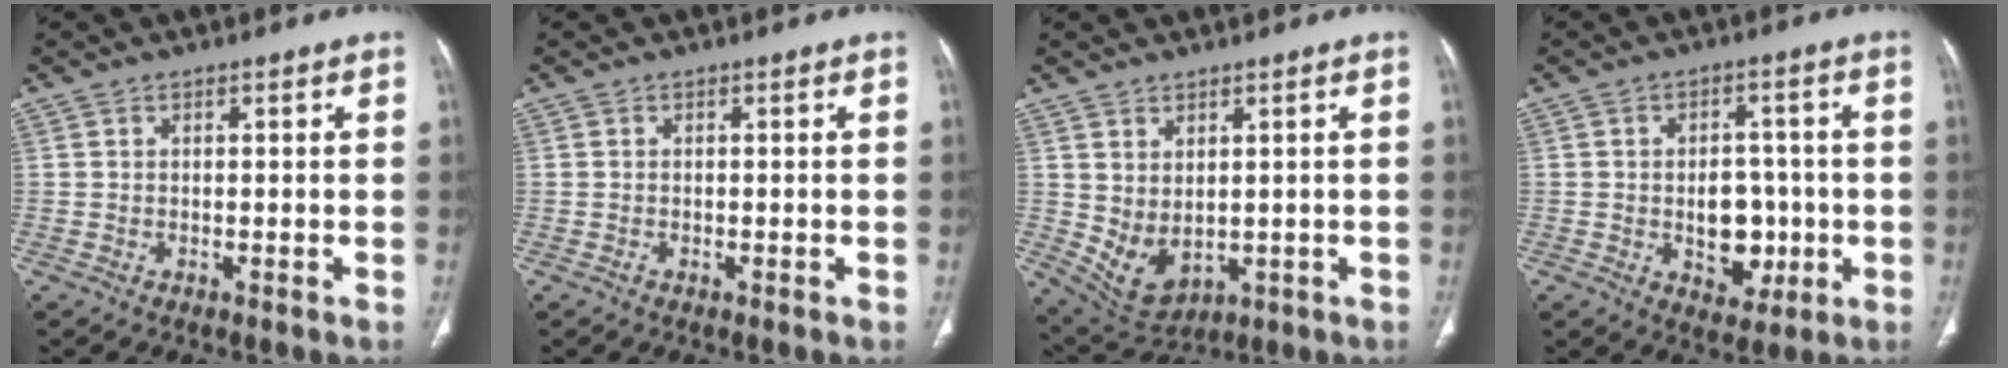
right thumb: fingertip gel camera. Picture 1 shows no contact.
{"total": 0.0}
{"total": 7.7, "force": [0.1, 4.8, 6.0], "torque": [-0.096, -0.008, 0.030]}
{"total": 9.1, "force": [-1.4, 6.4, 6.3], "torque": [-0.049, 0.014, -0.008]}